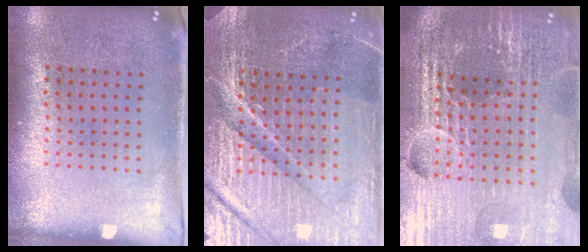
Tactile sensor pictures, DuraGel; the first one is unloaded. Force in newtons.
{"total": 5.3, "press": 4.9, "slide": 2.0}
{"total": 6.5, "press": 5.7, "slide": 3.2}